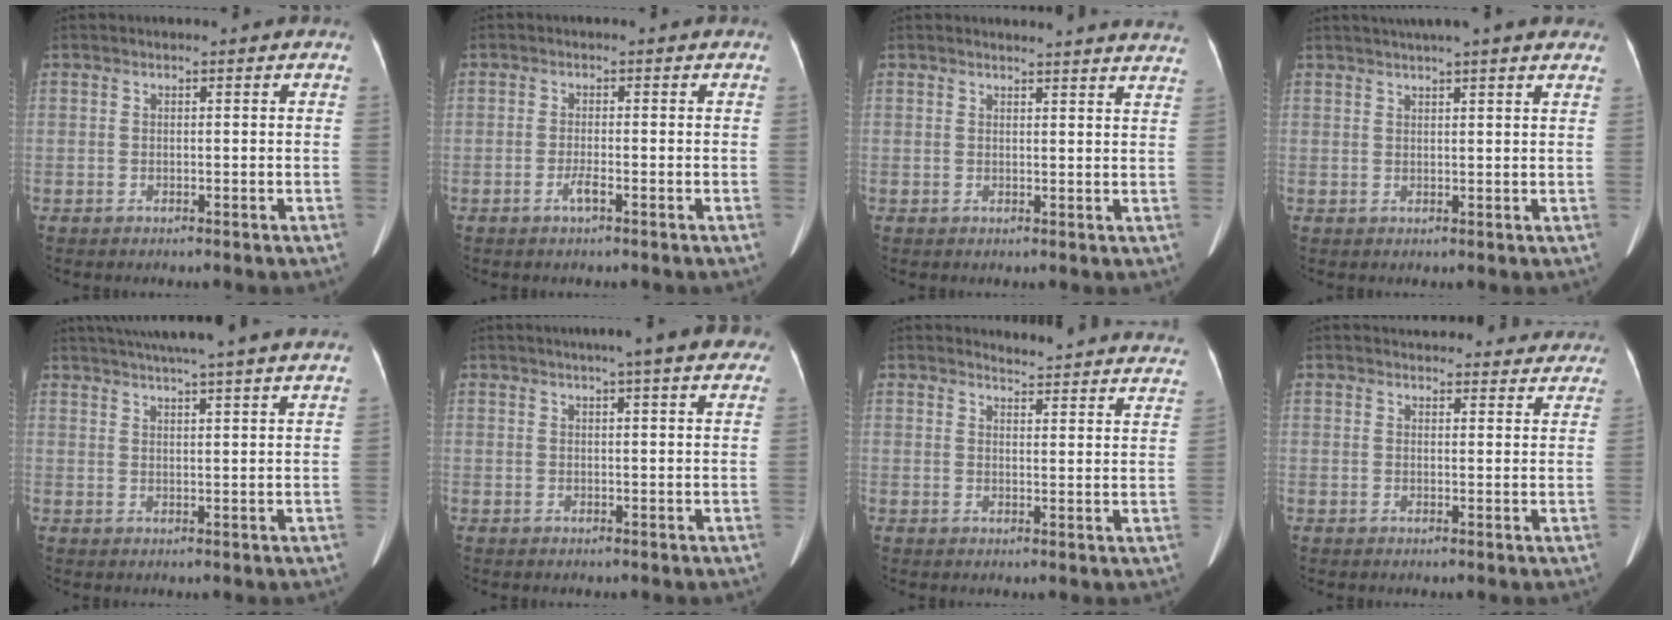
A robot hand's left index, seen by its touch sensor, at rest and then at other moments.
{"total": 1.6, "force": [-1.0, 0.0, 1.3], "torque": [-0.030, -0.003, -0.019]}
{"total": 13.3, "force": [13.0, 0.2, 2.8], "torque": [-0.022, -0.046, 0.126]}
{"total": 11.4, "force": [9.7, 0.6, 6.1], "torque": [-0.093, 0.035, 0.115]}
{"total": 17.2, "force": [15.0, -0.7, 8.4], "torque": [-0.143, 0.013, 0.196]}
{"total": 9.9, "force": [7.6, 1.0, 6.2], "torque": [-0.073, 0.021, 0.078]}
{"total": 19.5, "force": [19.2, 1.6, 2.9], "torque": [-0.019, -0.090, 0.197]}
{"total": 17.8, "force": [16.8, 4.8, 3.4], "torque": [-0.030, 0.003, 0.188]}